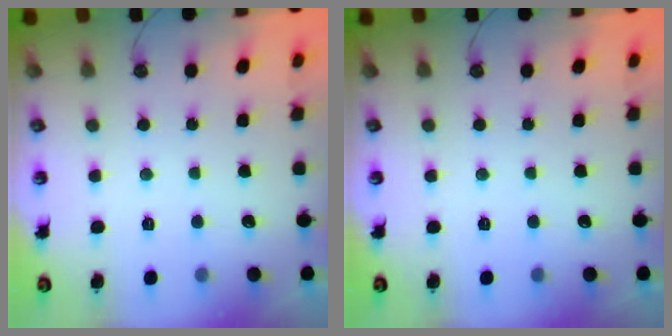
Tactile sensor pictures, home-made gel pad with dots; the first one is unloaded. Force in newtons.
{"total": 0.0}